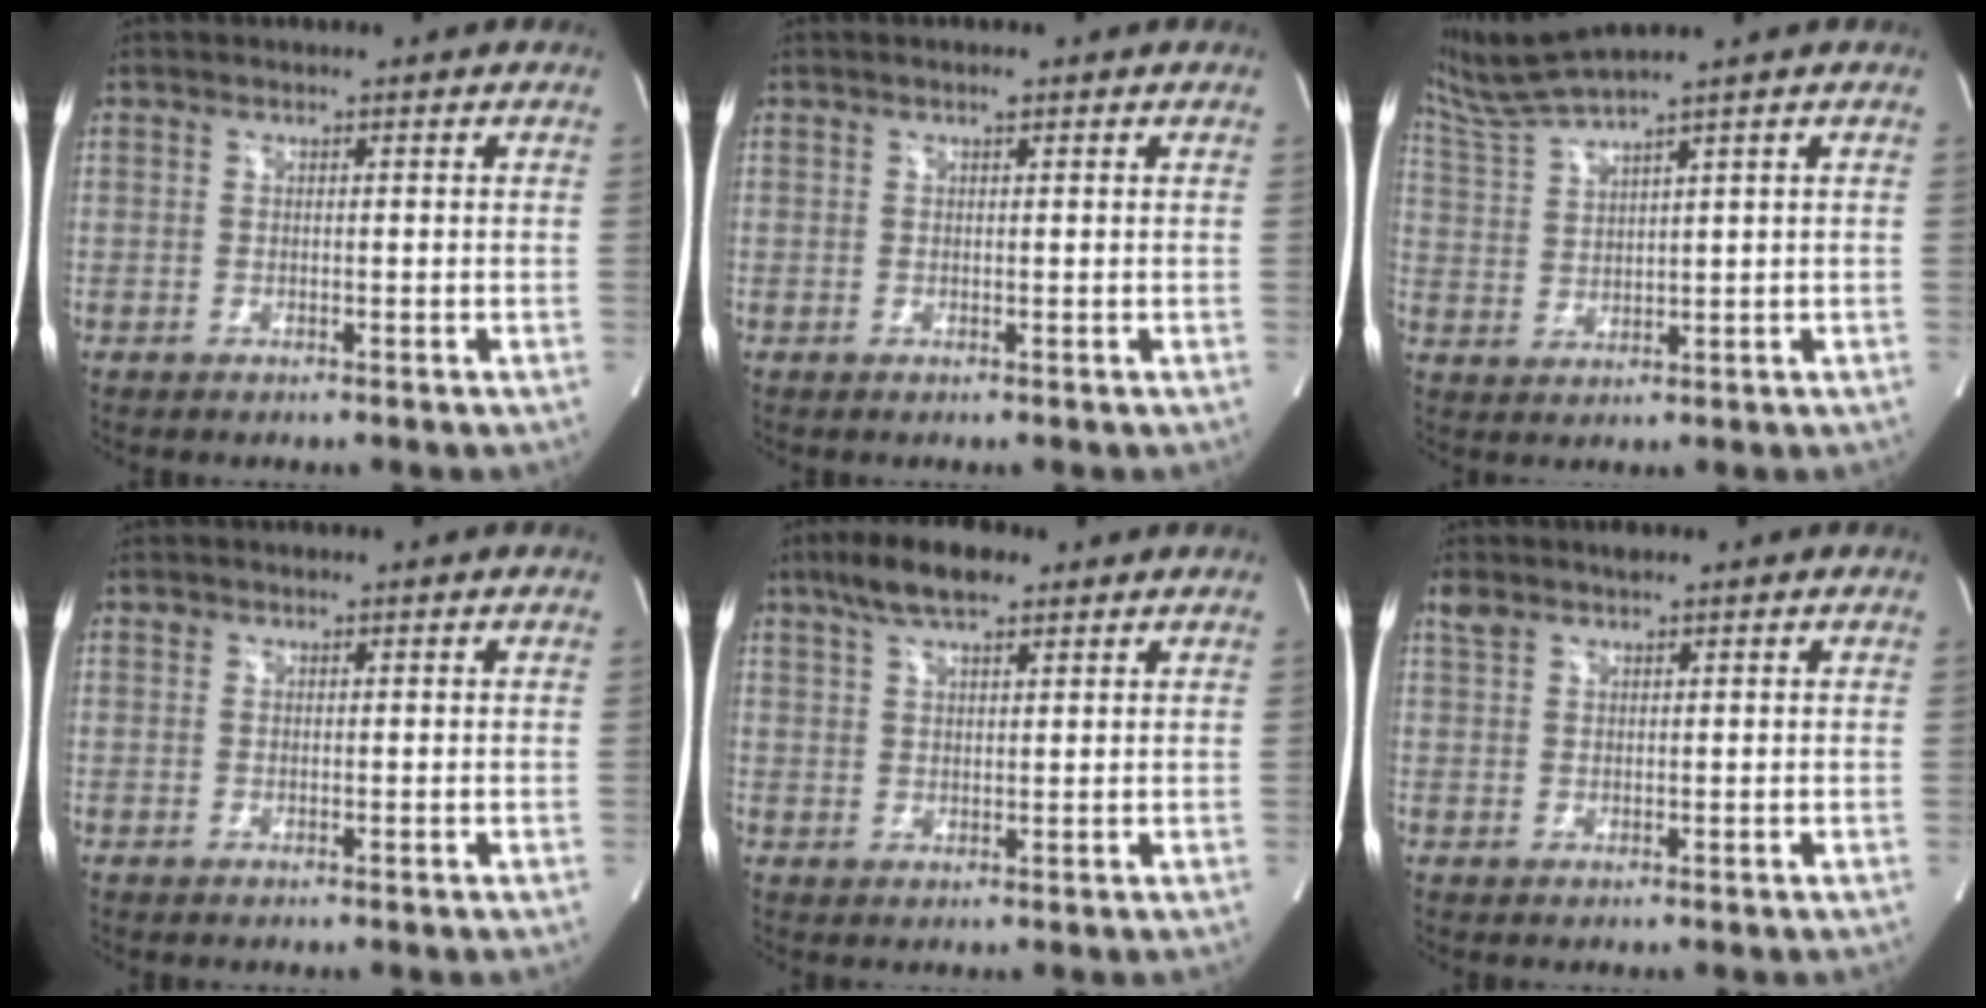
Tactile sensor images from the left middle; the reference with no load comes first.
{"total": 0.7, "force": [0.4, 0.1, 0.5], "torque": [-0.012, 0.002, 0.007]}
{"total": 6.3, "force": [5.6, -2.0, 1.9], "torque": [-0.059, -0.002, 0.125]}
{"total": 0.5, "force": [0.4, 0.4, 0.1], "torque": [-0.003, 0.004, 0.005]}
{"total": 7.4, "force": [5.1, 2.4, 4.8], "torque": [-0.096, 0.019, 0.091]}
{"total": 2.9, "force": [2.3, 1.0, 1.5], "torque": [-0.040, 0.019, 0.048]}